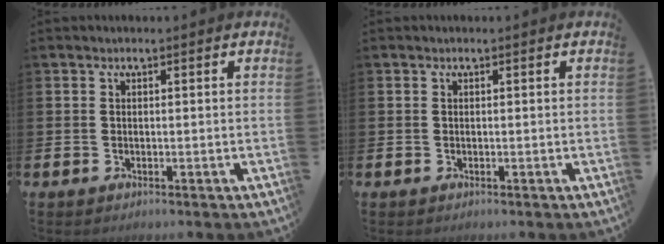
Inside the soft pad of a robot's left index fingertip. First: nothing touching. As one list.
[{"total": 0.0}]